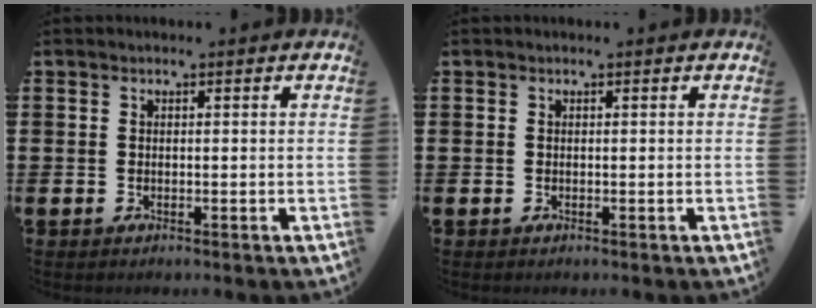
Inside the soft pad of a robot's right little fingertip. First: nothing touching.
{"total": 0.0}